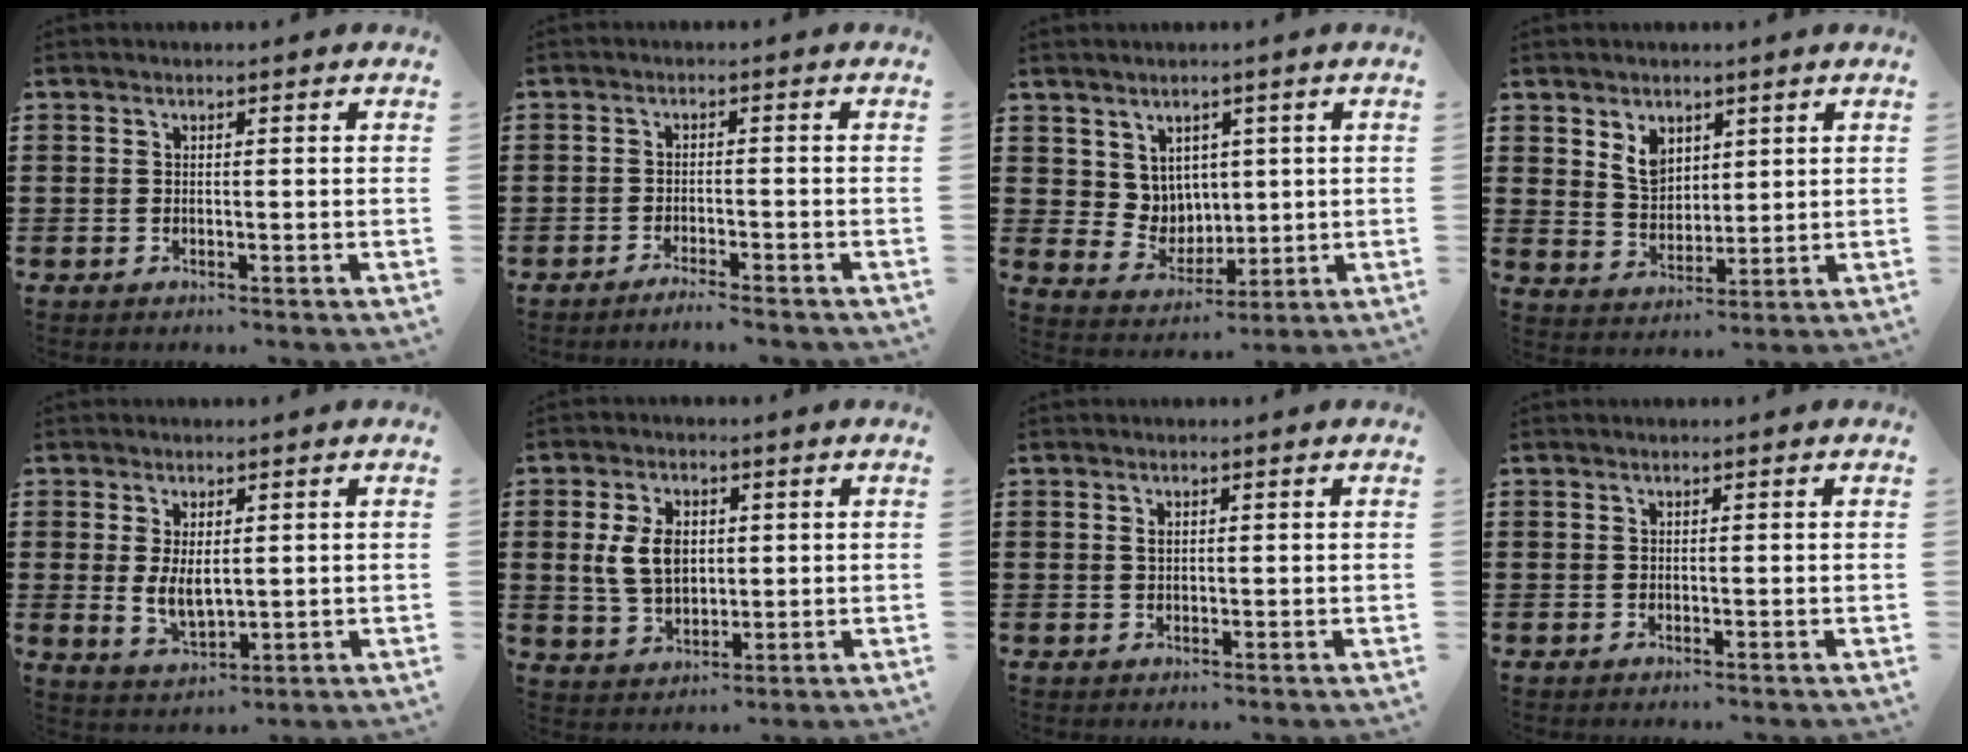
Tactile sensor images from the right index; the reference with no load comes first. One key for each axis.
{"total": 2.0, "fx": -1.9, "fy": -0.3, "fz": 0.6, "tx": -0.011, "ty": 0.000, "tz": -0.037}
{"total": 5.2, "fx": 3.0, "fy": 4.1, "fz": 0.9, "tx": -0.043, "ty": -0.004, "tz": 0.058}
{"total": 4.8, "fx": 2.7, "fy": 3.4, "fz": 2.2, "tx": -0.056, "ty": 0.010, "tz": 0.051}
{"total": 4.5, "fx": 0.5, "fy": 2.4, "fz": 3.7, "tx": -0.067, "ty": 0.002, "tz": 0.009}
{"total": 7.0, "fx": 1.1, "fy": 4.5, "fz": 5.2, "tx": -0.117, "ty": 0.006, "tz": 0.013}
{"total": 1.0, "fx": 0.4, "fy": 0.6, "fz": 0.8, "tx": -0.018, "ty": 0.004, "tz": 0.007}
{"total": 0.0}